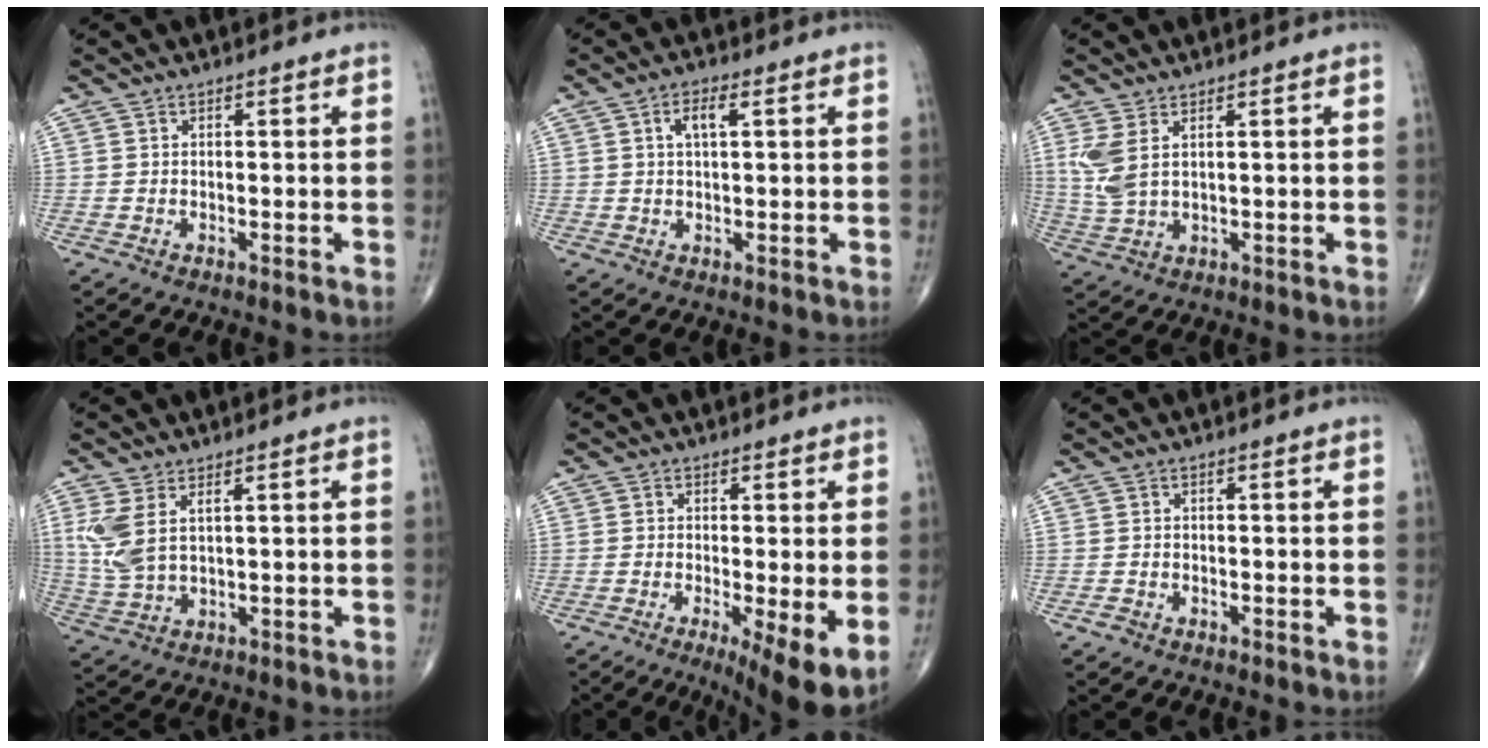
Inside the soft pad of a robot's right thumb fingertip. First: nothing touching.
{"total": 3.8, "force": [1.3, 1.5, 3.3], "torque": [-0.061, 0.007, 0.022]}
{"total": 5.6, "force": [2.0, 2.6, 4.5], "torque": [-0.114, -0.005, 0.052]}
{"total": 6.9, "force": [2.3, 3.2, 5.6], "torque": [-0.139, -0.006, 0.059]}
{"total": 9.5, "force": [-2.6, 2.1, 8.9], "torque": [-0.135, -0.022, -0.040]}
{"total": 1.0, "force": [-0.6, 0.7, 0.3], "torque": [-0.003, 0.004, -0.014]}